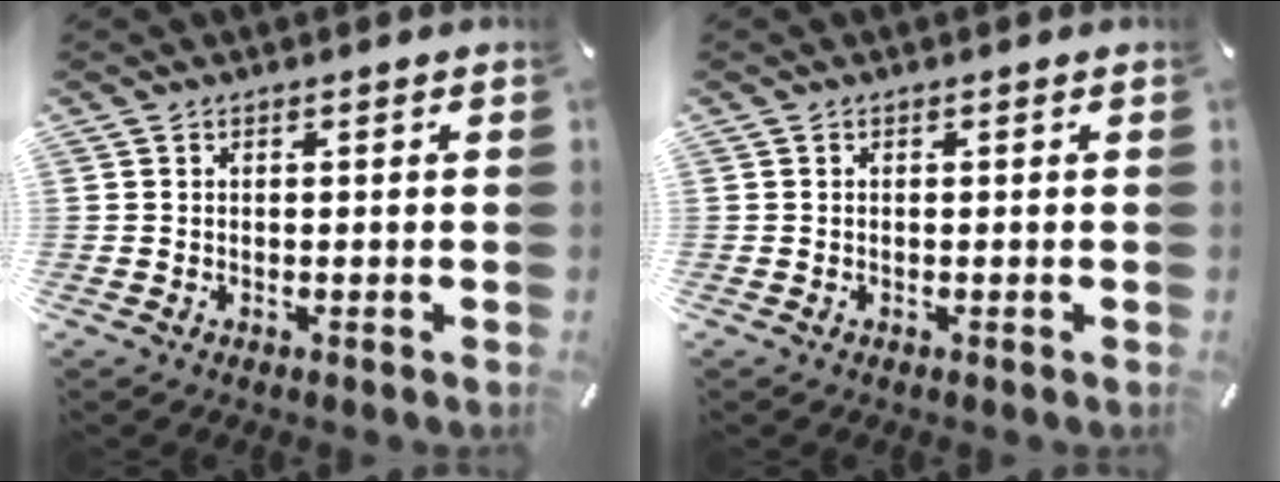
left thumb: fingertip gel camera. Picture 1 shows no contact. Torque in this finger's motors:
{"motor_torque": [0.02, 0.01, -0.03, 0.03, 0.00]}